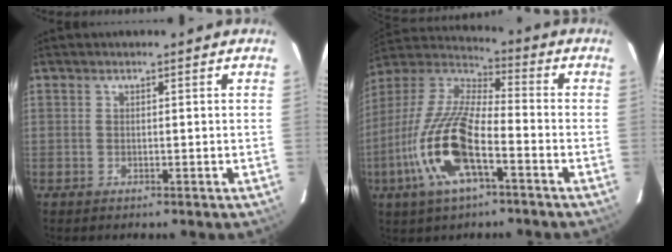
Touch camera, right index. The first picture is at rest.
{"total": 17.9, "force": [-7.2, 5.6, 15.5], "torque": [-0.326, -0.017, -0.149]}